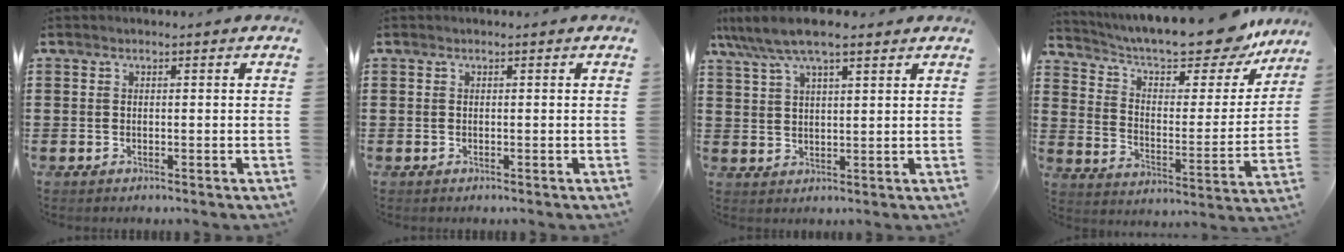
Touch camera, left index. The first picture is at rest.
{"total": 0.0}
{"total": 7.1, "force": [5.4, 1.7, 4.3], "torque": [-0.096, -0.005, 0.097]}
{"total": 11.3, "force": [10.2, 1.4, 4.7], "torque": [-0.103, -0.074, 0.167]}